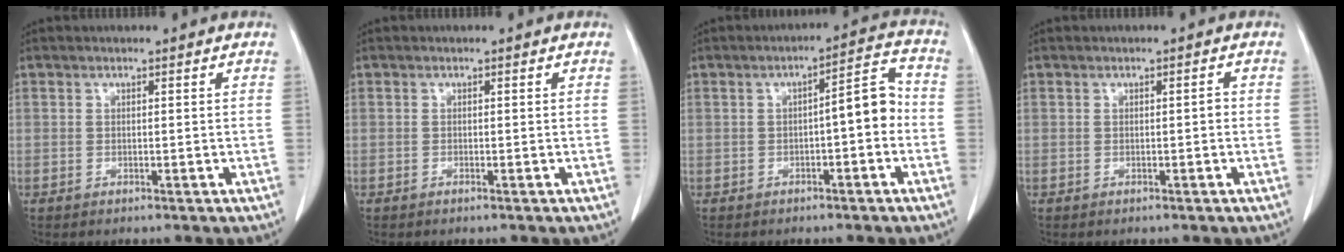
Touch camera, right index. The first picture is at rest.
{"total": 0.0}
{"total": 6.0, "force": [-1.0, 1.4, 5.7], "torque": [-0.073, 0.027, -0.017]}
{"total": 0.6, "force": [-0.2, 0.2, 0.6], "torque": [-0.009, 0.002, -0.002]}